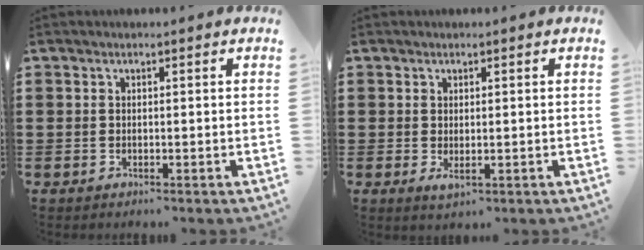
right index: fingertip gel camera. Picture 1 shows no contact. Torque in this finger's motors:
{"motor_torque": [-0.09, 0.13, 0.12, 0.04]}